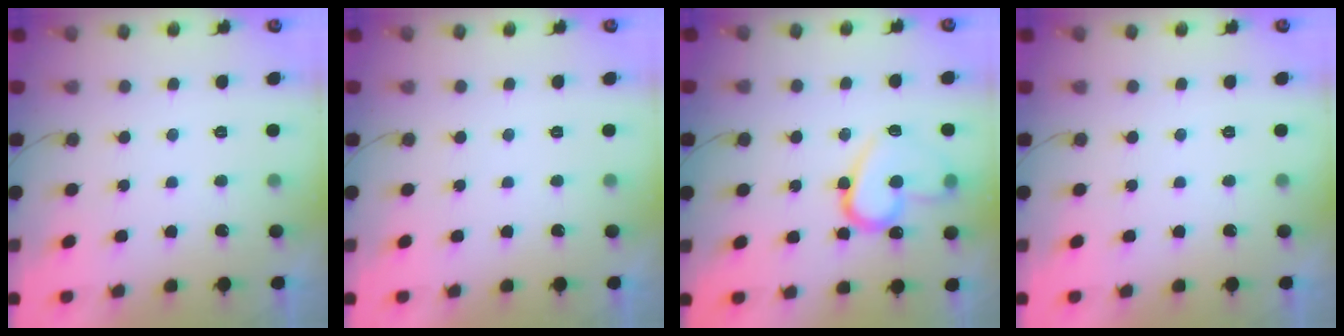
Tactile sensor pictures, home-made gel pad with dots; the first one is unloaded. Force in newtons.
{"total": 0.0}
{"total": 14.7, "press": 14.6, "slide": 1.6}
{"total": 0.0}